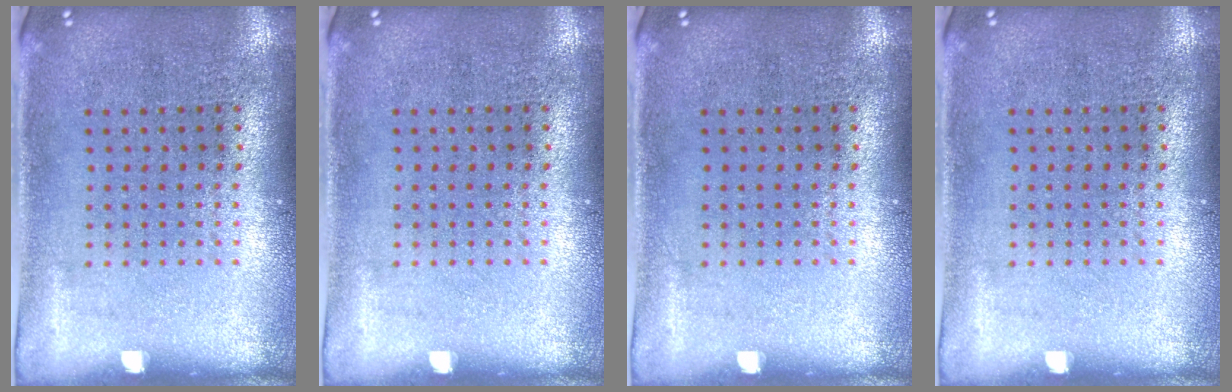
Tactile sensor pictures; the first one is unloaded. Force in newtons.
{"total": 0.0}
{"total": 0.0}
{"total": 0.0}